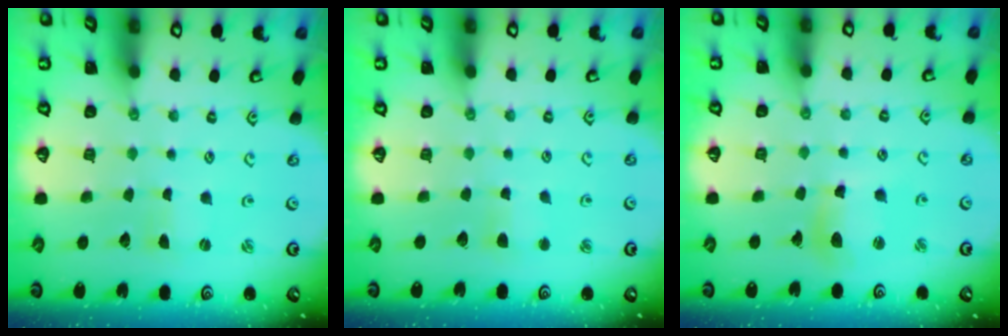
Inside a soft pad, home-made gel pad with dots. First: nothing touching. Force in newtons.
{"total": 2.8, "press": 2.8, "slide": 0.5}
{"total": 9.1, "press": 9.0, "slide": 0.8}